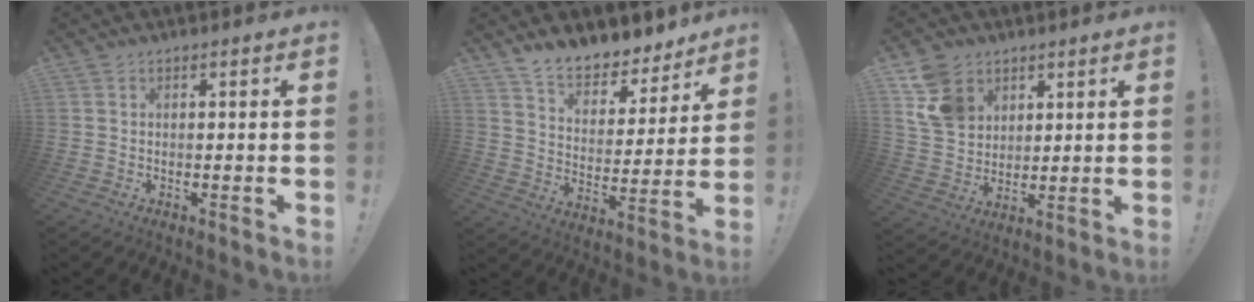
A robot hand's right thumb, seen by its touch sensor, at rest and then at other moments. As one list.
[{"total": 10.8, "force": [9.8, 3.7, 2.9], "torque": [-0.056, -0.080, 0.178]}, {"total": 12.0, "force": [6.2, 9.1, 4.8], "torque": [-0.084, -0.024, 0.129]}]